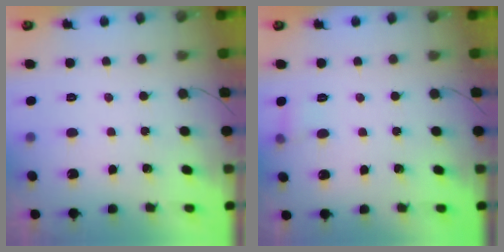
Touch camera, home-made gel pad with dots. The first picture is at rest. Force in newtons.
{"total": 4.8, "press": 4.7, "slide": 1.2}